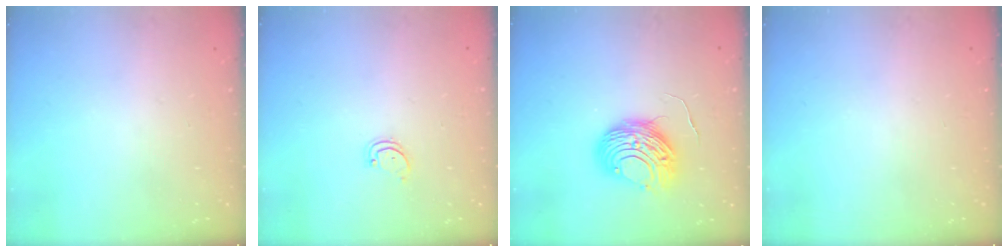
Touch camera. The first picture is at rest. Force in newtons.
{"total": 2.3, "press": 2.3, "slide": 0.1}
{"total": 10.0, "press": 10.0, "slide": 0.9}
{"total": 0.0}